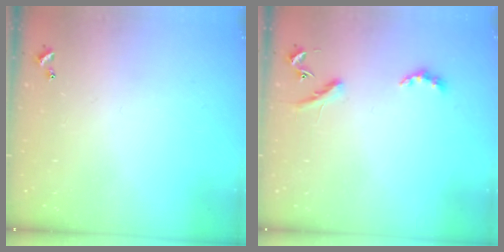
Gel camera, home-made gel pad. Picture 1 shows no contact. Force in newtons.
{"total": 3.5, "press": 3.5, "slide": 0.7}